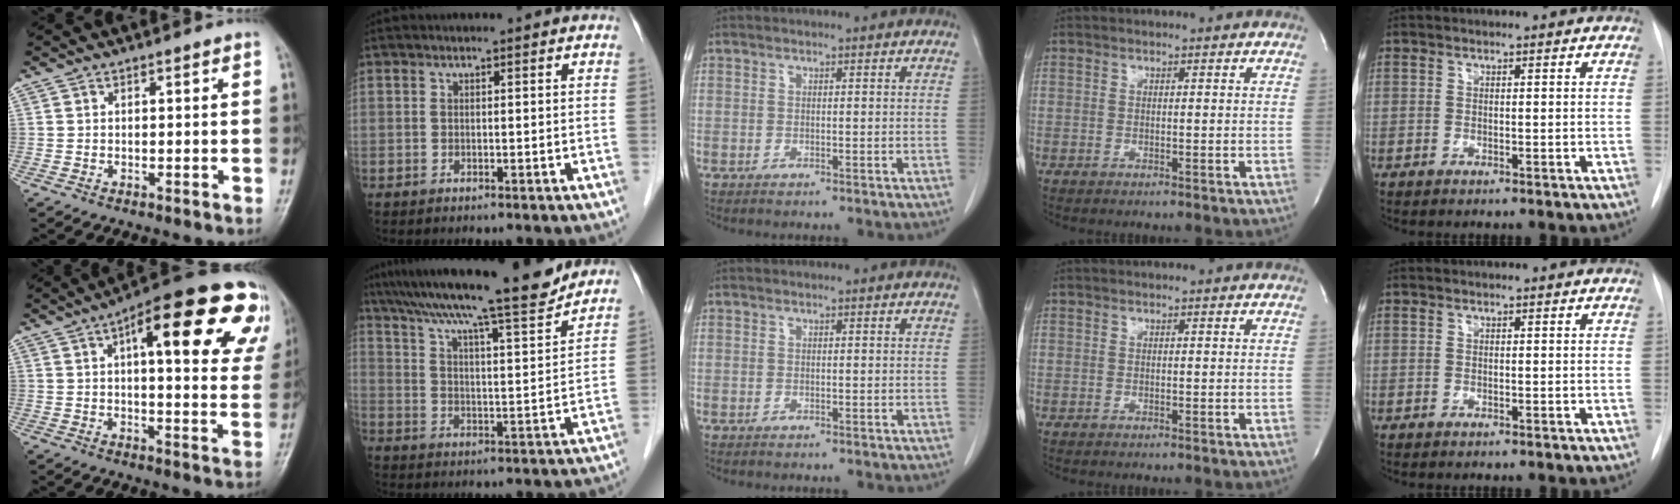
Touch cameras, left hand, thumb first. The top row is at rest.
{"thumb": {"total": 24.4, "force": [10.6, 8.0, 20.5], "torque": [-0.248, 0.007, 0.133]}, "index": {"total": 18.5, "force": [16.0, 0.3, 9.4], "torque": [-0.153, 0.004, 0.242]}}